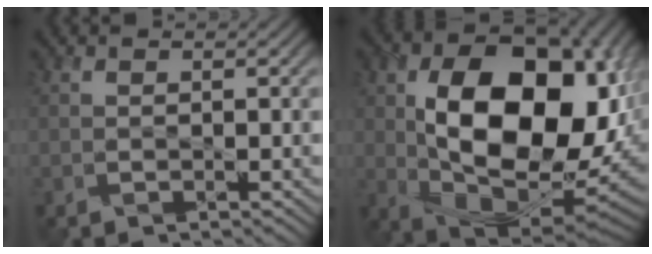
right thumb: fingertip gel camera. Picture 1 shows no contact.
{"total": 18.8, "force": [1.3, 11.5, 14.8], "torque": [-0.253, -0.019, 0.029]}